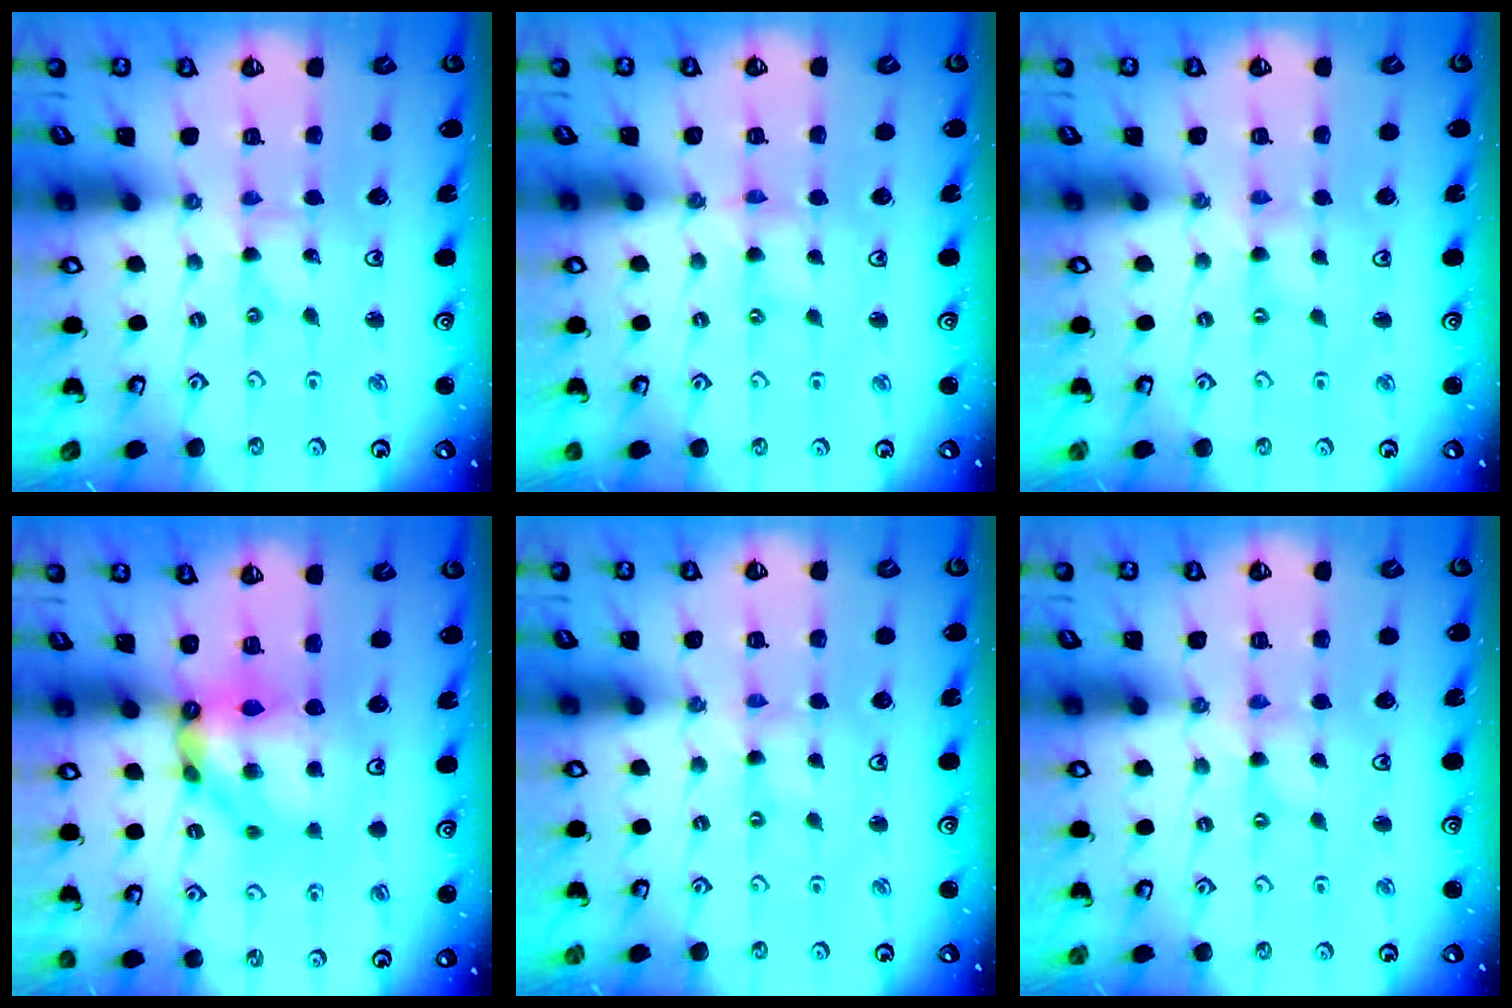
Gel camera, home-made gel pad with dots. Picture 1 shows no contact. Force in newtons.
{"total": 0.7, "press": 0.6, "slide": 0.2}
{"total": 0.0}
{"total": 10.6, "press": 10.6, "slide": 1.1}
{"total": 0.0}
{"total": 0.0}